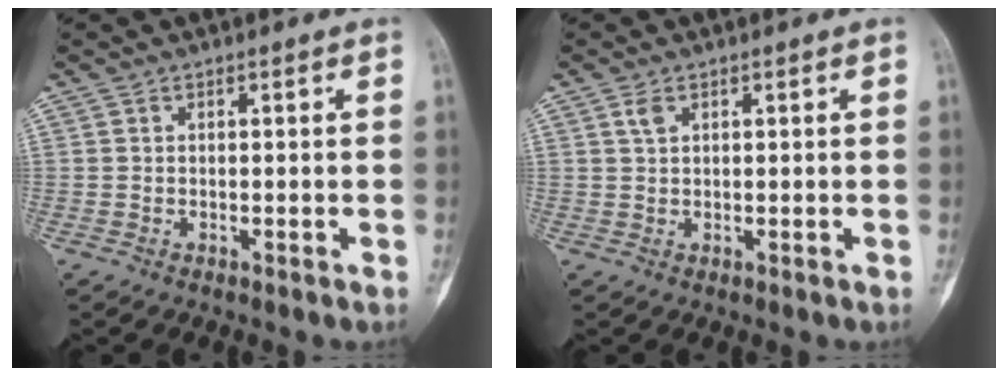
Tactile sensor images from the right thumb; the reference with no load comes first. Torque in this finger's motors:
{"motor_torque": [-0.09, 0.71, 0.09, -0.17, 0.06]}